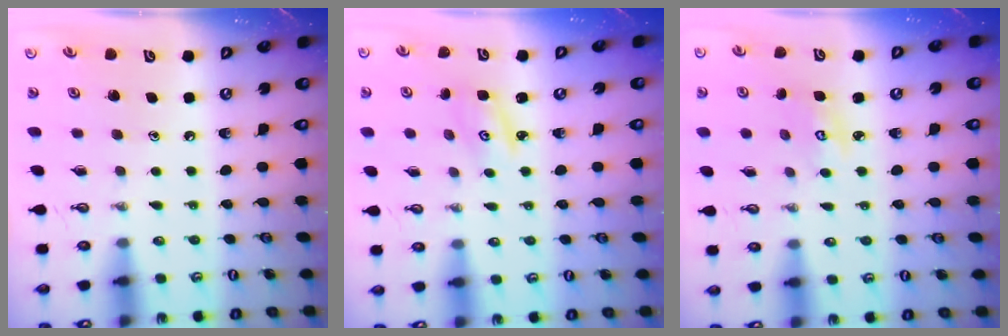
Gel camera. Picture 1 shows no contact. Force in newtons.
{"total": 1.8, "press": 1.8, "slide": 0.1}
{"total": 2.9, "press": 2.9, "slide": 0.1}